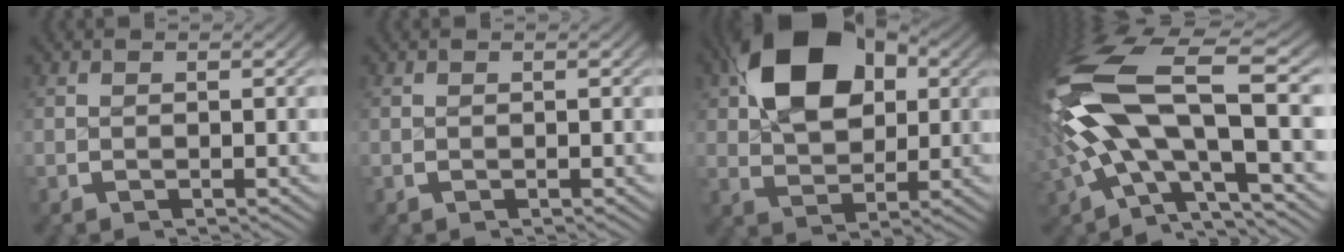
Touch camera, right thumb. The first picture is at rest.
{"total": 0.0}
{"total": 11.6, "force": [3.7, 7.2, 8.3], "torque": [-0.172, -0.009, 0.073]}
{"total": 12.2, "force": [0.3, 6.2, 10.5], "torque": [-0.233, -0.019, 0.024]}